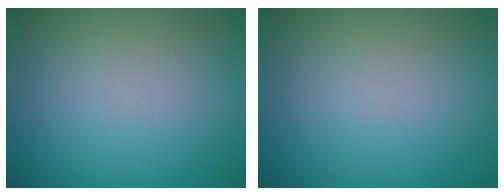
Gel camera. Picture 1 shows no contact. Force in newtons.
{"total": 0.0}